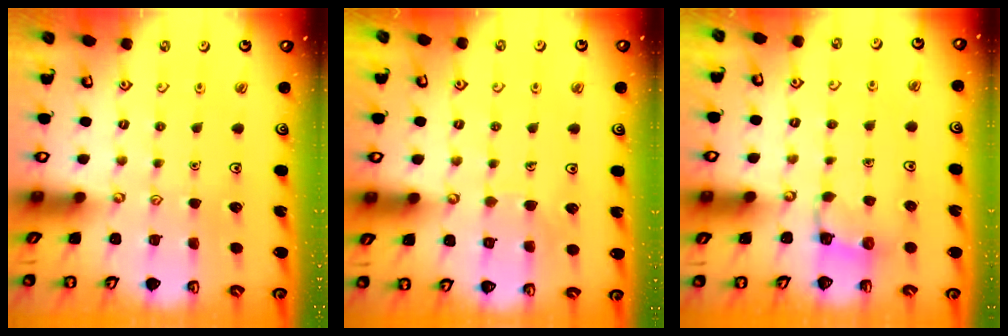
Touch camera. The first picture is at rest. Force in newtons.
{"total": 5.9, "press": 5.9, "slide": 0.5}
{"total": 2.1, "press": 2.0, "slide": 0.5}